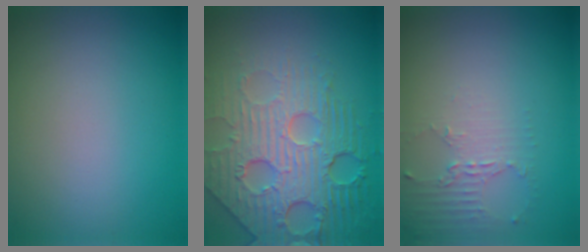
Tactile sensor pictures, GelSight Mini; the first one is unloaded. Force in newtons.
{"total": 8.1, "press": 5.8, "slide": 5.7}
{"total": 2.2, "press": 1.6, "slide": 1.5}